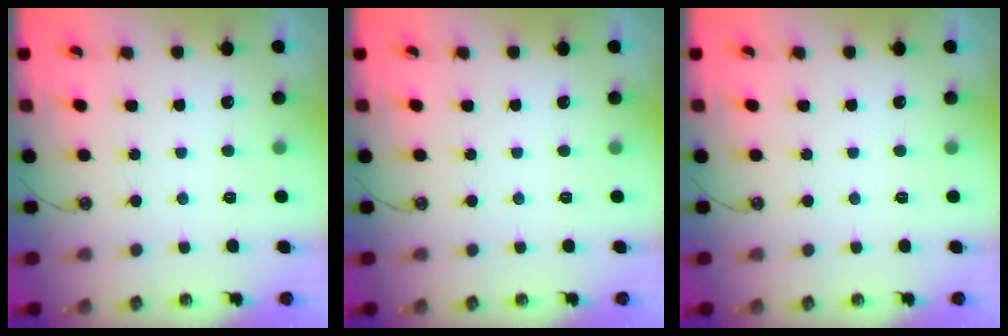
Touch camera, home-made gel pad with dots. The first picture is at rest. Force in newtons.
{"total": 0.0}
{"total": 0.0}